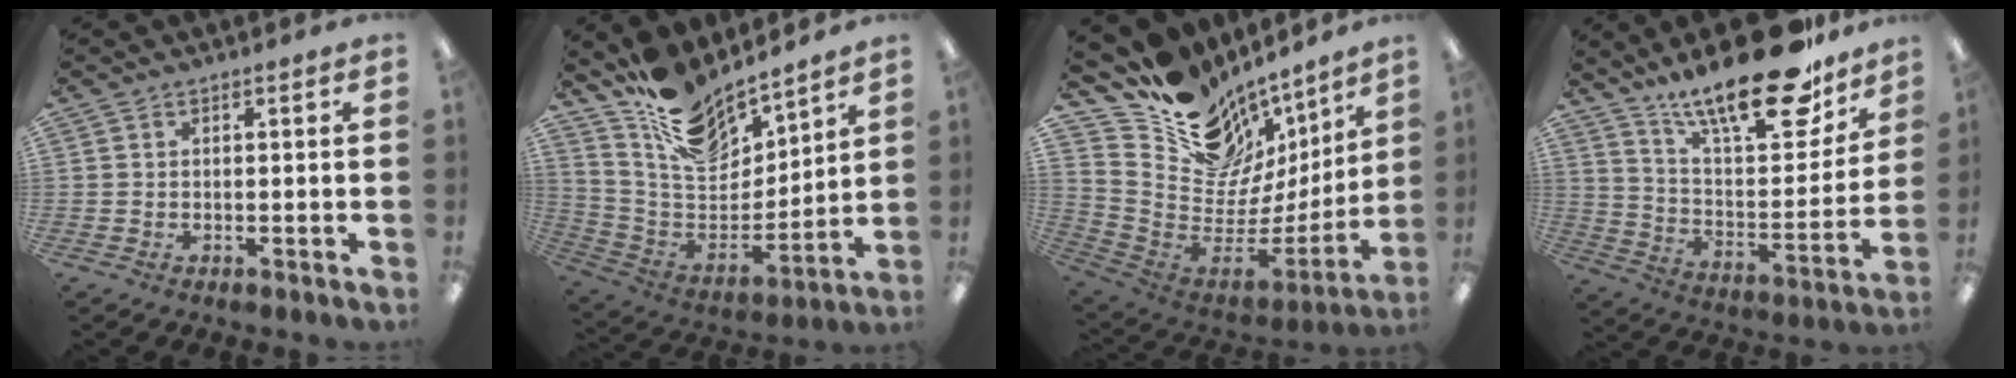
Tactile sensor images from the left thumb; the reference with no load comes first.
{"total": 14.7, "force": [12.9, 5.4, 4.4], "torque": [-0.108, -0.105, 0.236]}
{"total": 15.3, "force": [10.0, 10.5, 5.0], "torque": [-0.070, -0.112, 0.191]}
{"total": 24.9, "force": [18.5, 7.4, 14.9], "torque": [-0.229, -0.123, 0.308]}